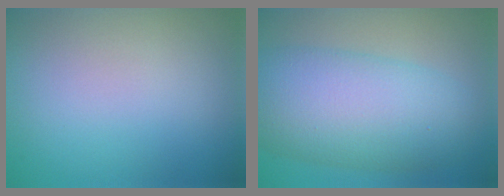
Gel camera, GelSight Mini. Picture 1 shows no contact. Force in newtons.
{"total": 10.0, "press": 10.0, "slide": 0.2}